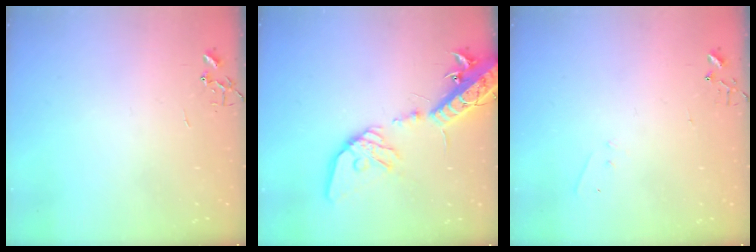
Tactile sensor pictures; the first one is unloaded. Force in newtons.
{"total": 19.7, "press": 19.2, "slide": 4.1}
{"total": 4.2, "press": 4.1, "slide": 0.6}